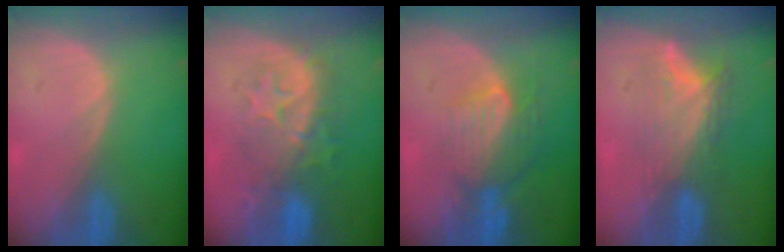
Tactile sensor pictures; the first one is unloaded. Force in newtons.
{"total": 8.3, "press": 8.2, "slide": 1.0}
{"total": 7.9, "press": 7.3, "slide": 3.0}
{"total": 7.9, "press": 6.8, "slide": 4.0}